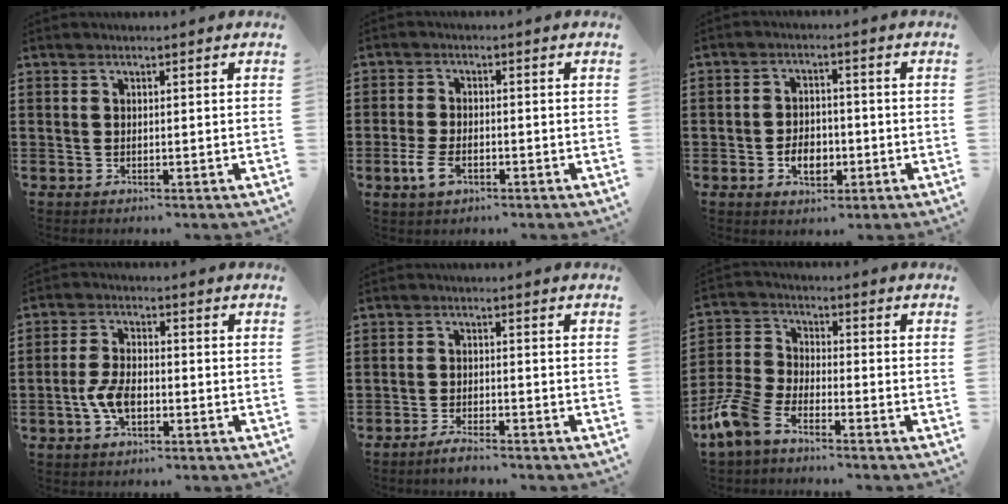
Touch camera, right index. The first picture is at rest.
{"total": 3.7, "force": [-1.4, 1.9, 2.8], "torque": [-0.076, -0.011, -0.031]}
{"total": 4.6, "force": [-1.6, 2.9, 3.1], "torque": [-0.052, -0.002, -0.028]}
{"total": 5.3, "force": [-1.6, 2.7, 4.3], "torque": [-0.101, -0.004, -0.033]}
{"total": 2.2, "force": [-2.1, -0.1, 0.7], "torque": [-0.016, 0.001, -0.040]}
{"total": 6.9, "force": [-5.6, 1.9, 3.7], "torque": [-0.113, -0.007, -0.115]}